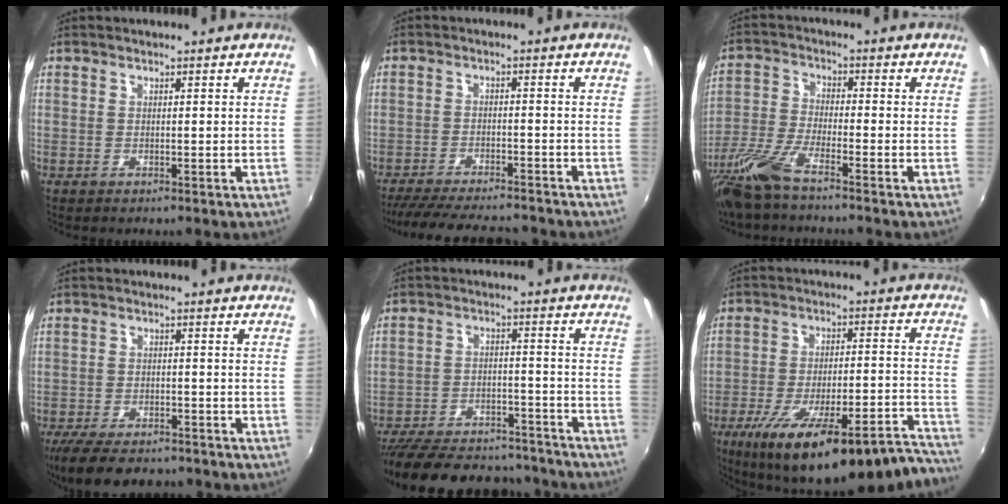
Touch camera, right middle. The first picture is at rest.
{"total": 16.1, "force": [-14.1, 3.4, 7.0], "torque": [-0.146, -0.023, -0.213]}
{"total": 9.4, "force": [-7.1, 1.2, 6.1], "torque": [-0.137, -0.020, -0.143]}
{"total": 11.5, "force": [-9.2, 4.1, 5.6], "torque": [-0.127, -0.031, -0.151]}
{"total": 25.6, "force": [-21.7, 9.3, 9.7], "torque": [-0.211, 0.011, -0.287]}
{"total": 29.9, "force": [-23.7, 6.7, 16.9], "torque": [-0.249, -0.025, -0.327]}